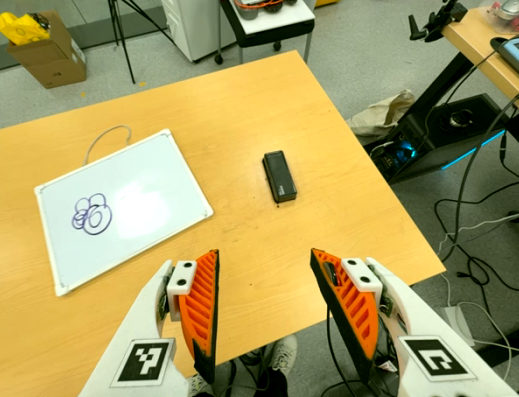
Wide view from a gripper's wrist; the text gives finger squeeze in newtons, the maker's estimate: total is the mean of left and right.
{"total": 0.0}